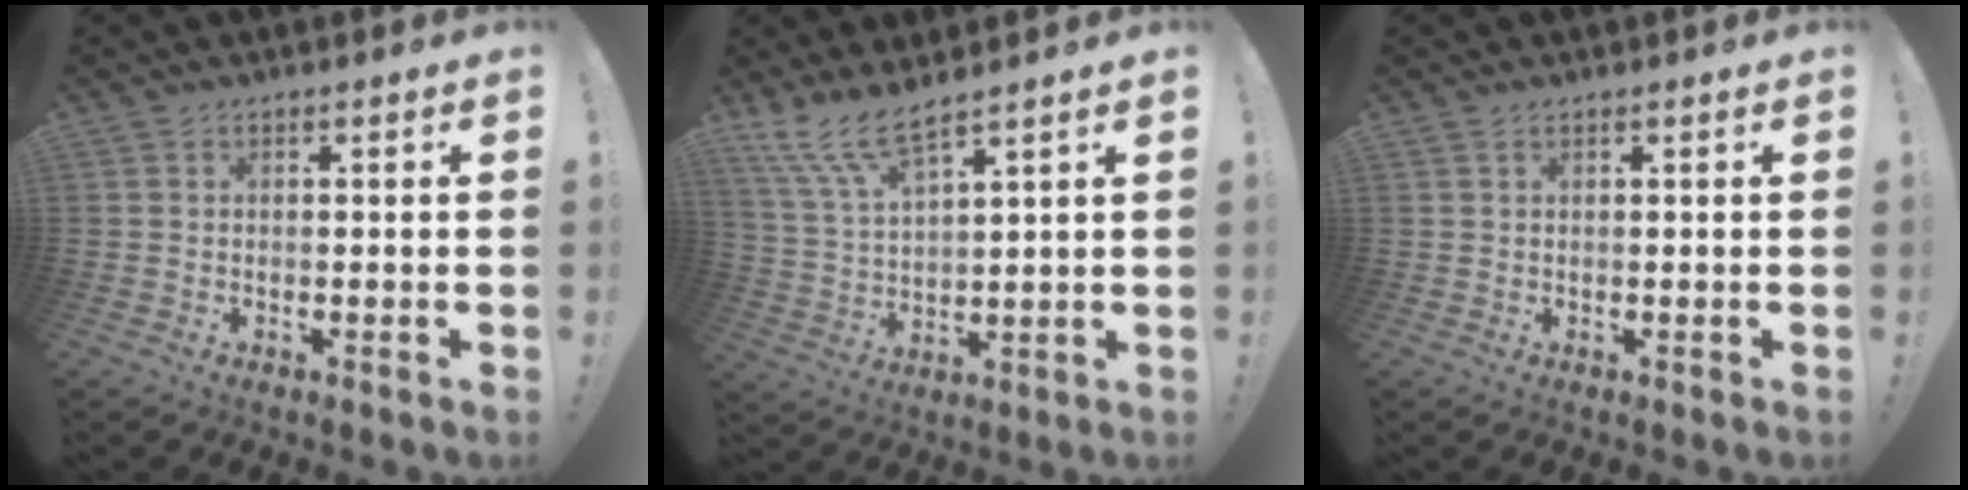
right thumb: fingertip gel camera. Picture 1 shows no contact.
{"total": 9.7, "force": [8.0, 1.7, 5.3], "torque": [-0.119, -0.036, 0.148]}
{"total": 1.0, "force": [0.6, 0.2, 0.7], "torque": [-0.019, 0.002, 0.013]}